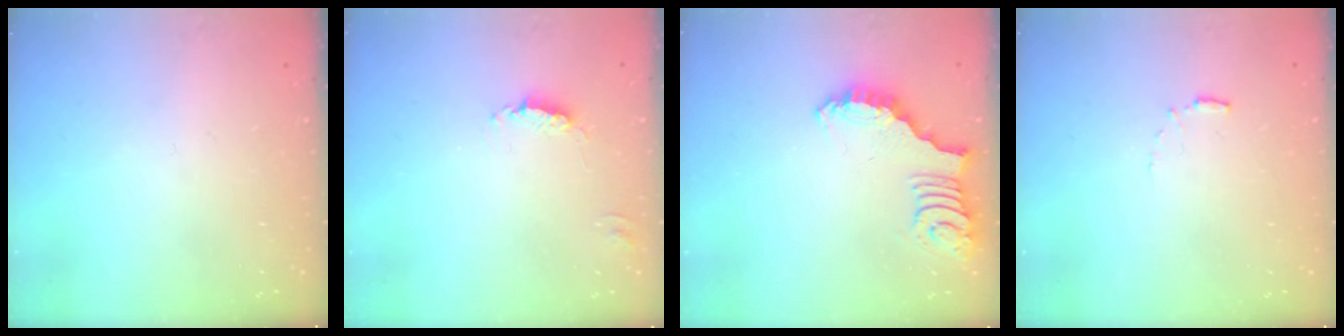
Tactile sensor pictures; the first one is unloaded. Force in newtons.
{"total": 0.8, "press": 0.8, "slide": 0.1}
{"total": 2.7, "press": 2.7, "slide": 0.6}
{"total": 5.6, "press": 5.6, "slide": 0.5}